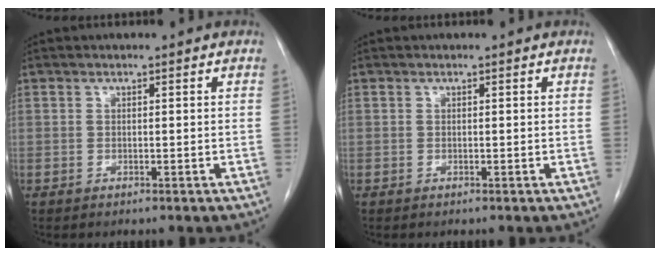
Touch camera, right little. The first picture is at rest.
{"total": 0.0}